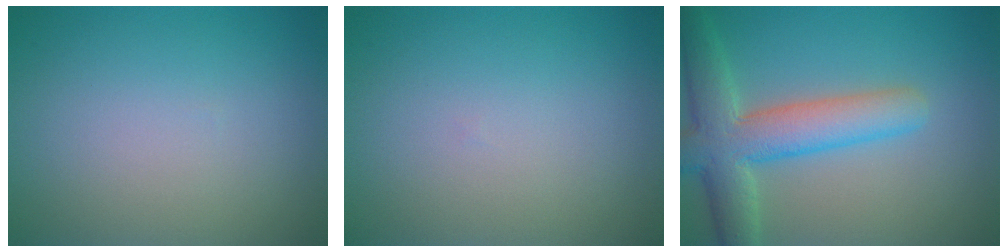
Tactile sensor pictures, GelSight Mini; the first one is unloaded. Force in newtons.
{"total": 0.0}
{"total": 6.8, "press": 6.8, "slide": 0.3}